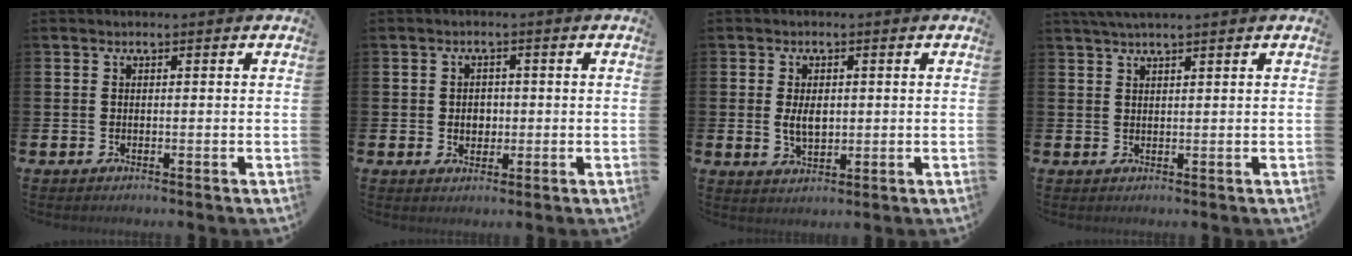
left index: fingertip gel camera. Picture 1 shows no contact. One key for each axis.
{"total": 2.2, "fx": 0.0, "fy": 2.0, "fz": 1.1, "tx": -0.004, "ty": 0.000, "tz": -0.009}
{"total": 3.4, "fx": 0.3, "fy": 2.0, "fz": 2.7, "tx": -0.041, "ty": 0.001, "tz": 0.001}
{"total": 2.0, "fx": 1.8, "fy": -0.3, "fz": 0.9, "tx": -0.024, "ty": 0.002, "tz": 0.035}